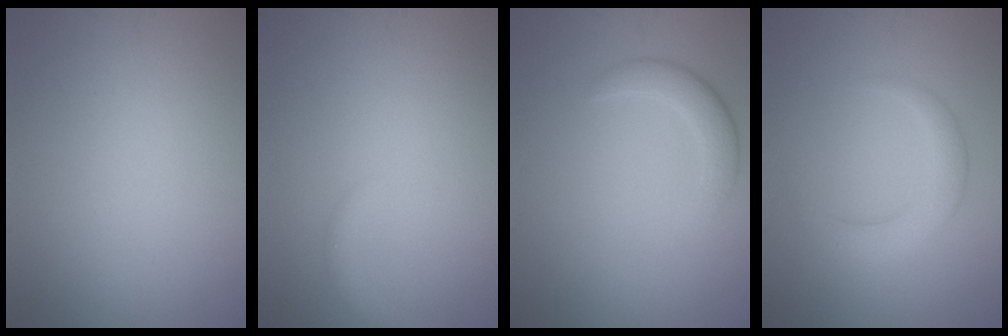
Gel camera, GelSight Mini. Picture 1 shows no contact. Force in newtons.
{"total": 1.4, "press": 1.4, "slide": 0.2}
{"total": 2.5, "press": 2.5, "slide": 0.1}
{"total": 2.8, "press": 2.8, "slide": 0.1}